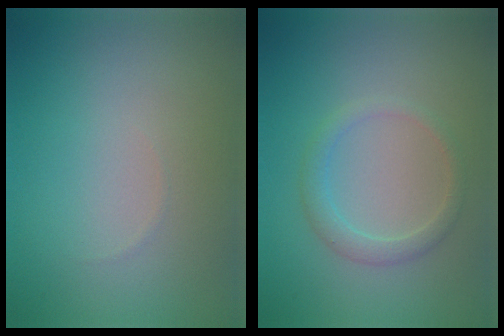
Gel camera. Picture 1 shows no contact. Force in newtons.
{"total": 1.9, "press": 1.9, "slide": 0.1}